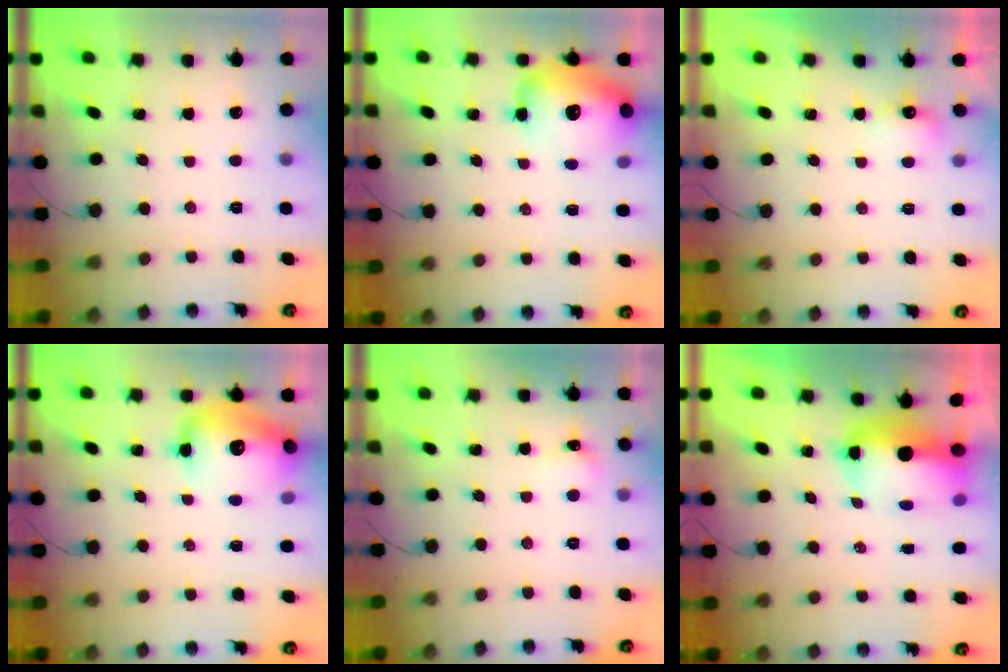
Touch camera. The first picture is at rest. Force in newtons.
{"total": 16.8, "press": 16.5, "slide": 3.2}
{"total": 5.1, "press": 5.0, "slide": 1.0}
{"total": 15.8, "press": 15.2, "slide": 4.3}
{"total": 5.0, "press": 4.7, "slide": 1.5}
{"total": 9.9, "press": 9.7, "slide": 2.0}